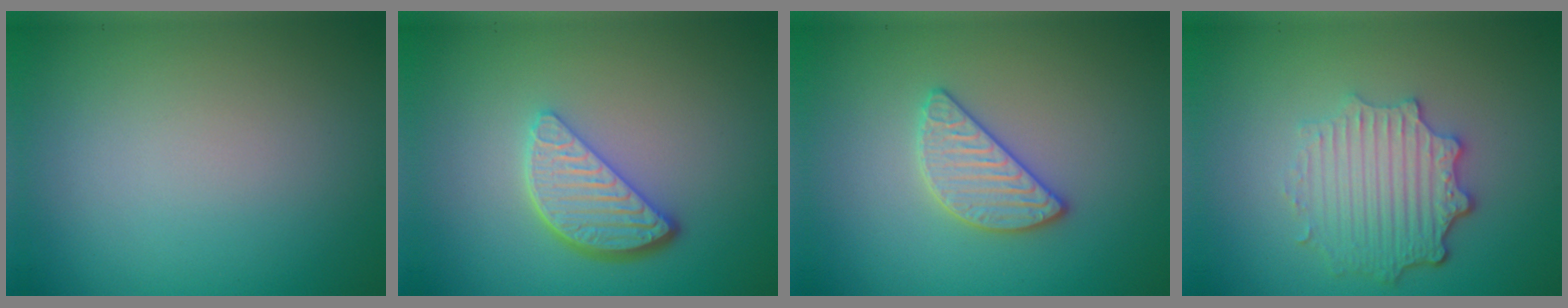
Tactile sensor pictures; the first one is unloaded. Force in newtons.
{"total": 3.9, "press": 3.2, "slide": 2.2}
{"total": 2.8, "press": 2.7, "slide": 0.5}
{"total": 4.6, "press": 3.6, "slide": 2.8}